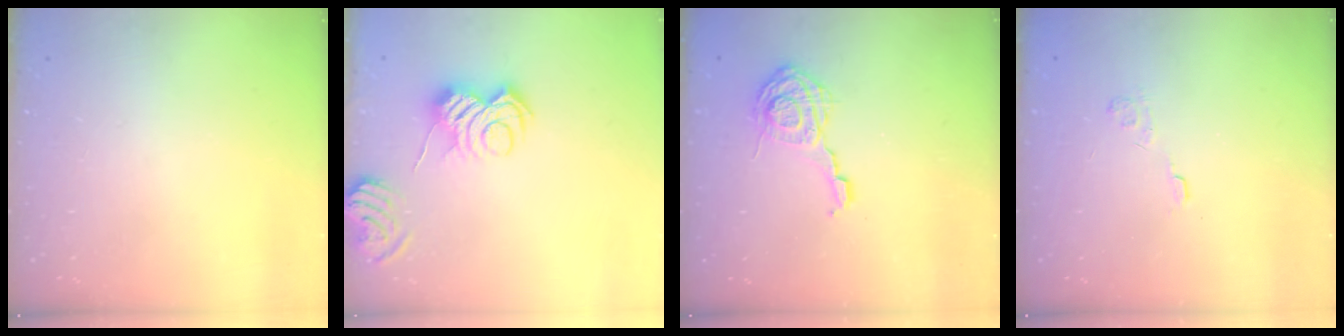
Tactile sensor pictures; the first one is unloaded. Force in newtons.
{"total": 10.1, "press": 10.1, "slide": 0.8}
{"total": 10.8, "press": 10.7, "slide": 0.7}
{"total": 2.4, "press": 1.9, "slide": 1.5}